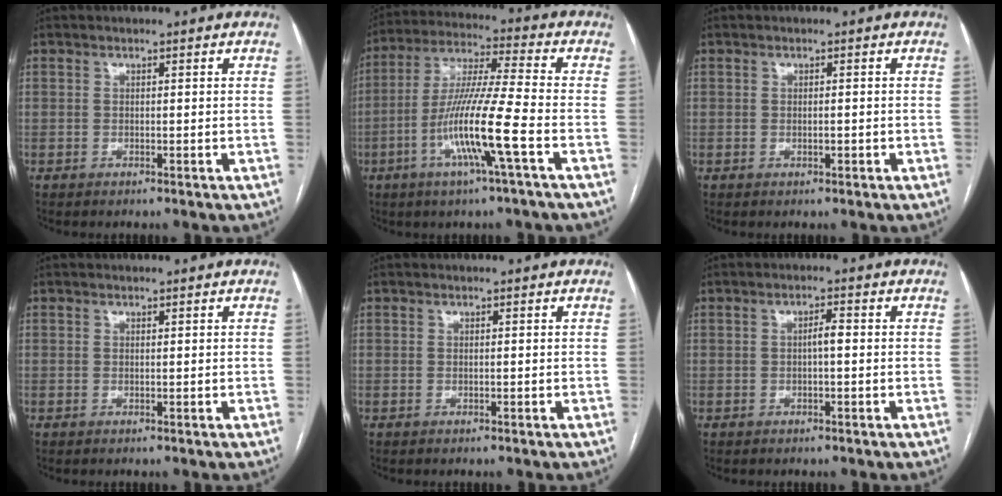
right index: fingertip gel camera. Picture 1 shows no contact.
{"total": 13.2, "force": [-4.6, -0.8, 12.4], "torque": [-0.244, -0.008, -0.094]}
{"total": 0.9, "force": [-0.3, 0.3, 0.8], "torque": [-0.017, -0.001, -0.003]}
{"total": 0.0}
{"total": 0.0}
{"total": 1.8, "force": [-0.1, 0.3, 1.8], "torque": [-0.031, 0.004, -0.003]}